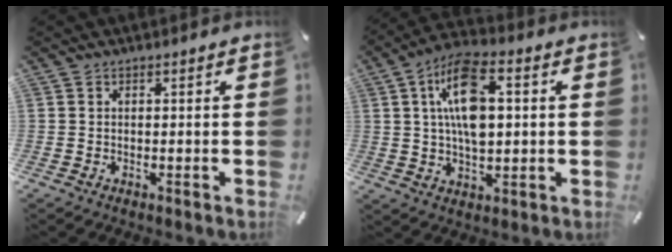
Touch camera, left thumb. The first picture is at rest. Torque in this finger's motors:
{"motor_torque": [2.40, 2.44, 0.52, 0.10, 0.33]}